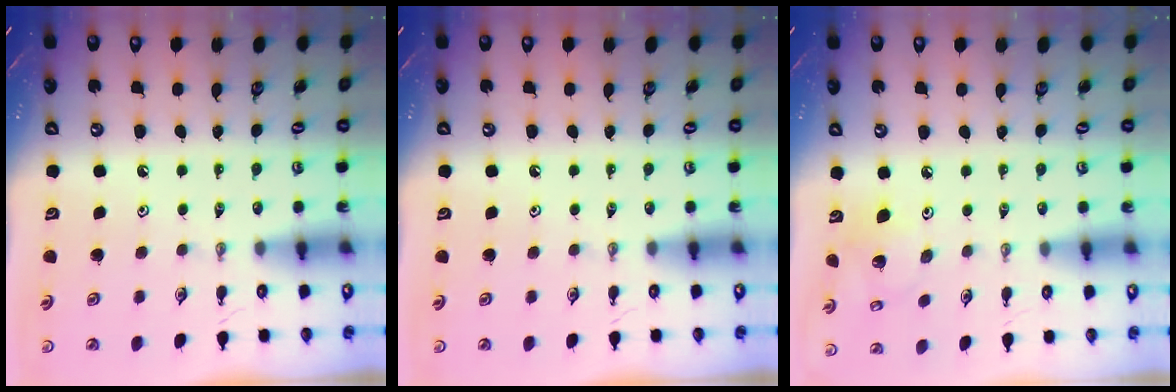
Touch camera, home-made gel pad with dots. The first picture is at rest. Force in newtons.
{"total": 0.0}
{"total": 7.2, "press": 7.0, "slide": 1.8}